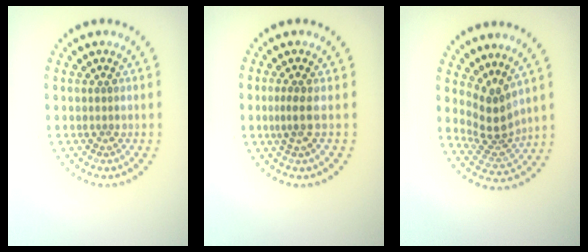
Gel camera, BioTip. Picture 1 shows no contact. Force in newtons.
{"total": 1.7, "press": 1.2, "slide": 1.1}
{"total": 3.3, "press": 2.3, "slide": 2.4}